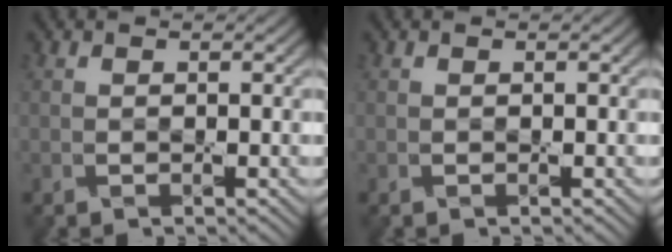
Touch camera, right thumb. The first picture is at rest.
{"total": 0.0}